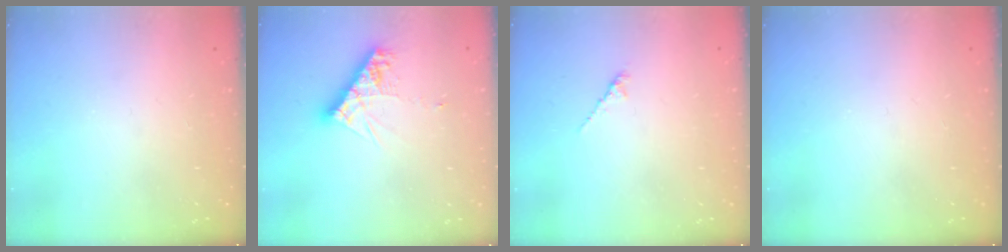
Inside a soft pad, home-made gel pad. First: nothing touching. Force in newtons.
{"total": 9.6, "press": 9.6, "slide": 0.7}
{"total": 2.0, "press": 2.0, "slide": 0.6}
{"total": 0.0}